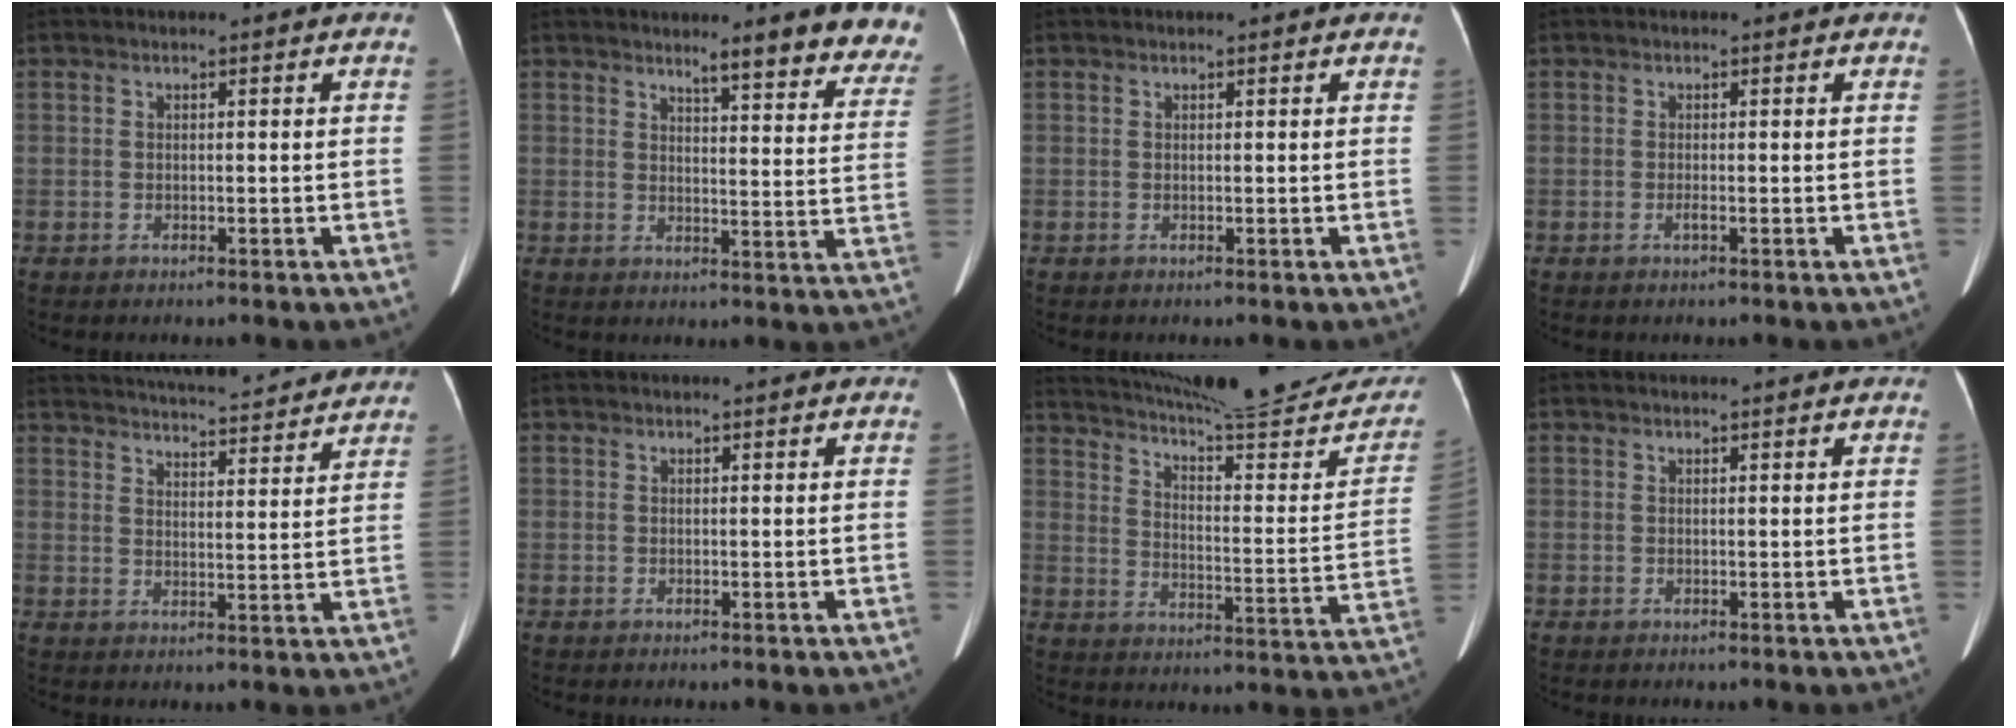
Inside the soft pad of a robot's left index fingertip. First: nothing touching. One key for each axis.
{"total": 12.1, "fx": 10.7, "fy": 1.3, "fz": 5.4, "tx": -0.030, "ty": -0.051, "tz": 0.104}
{"total": 1.3, "fx": 1.1, "fy": 0.2, "fz": 0.7, "tx": -0.004, "ty": -0.001, "tz": 0.010}
{"total": 0.7, "fx": -0.4, "fy": 0.0, "fz": 0.6, "tx": -0.016, "ty": -0.011, "tz": -0.011}
{"total": 24.1, "fx": 21.9, "fy": 4.3, "fz": 9.1, "tx": -0.157, "ty": -0.014, "tz": 0.284}
{"total": 2.2, "fx": 1.9, "fy": 0.3, "fz": 1.0, "tx": -0.011, "ty": -0.002, "tz": 0.020}
{"total": 28.6, "fx": 26.2, "fy": 2.6, "fz": 11.3, "tx": -0.174, "ty": -0.106, "tz": 0.333}
{"total": 3.3, "fx": 3.0, "fy": 0.4, "fz": 1.4, "tx": -0.017, "ty": -0.001, "tz": 0.031}